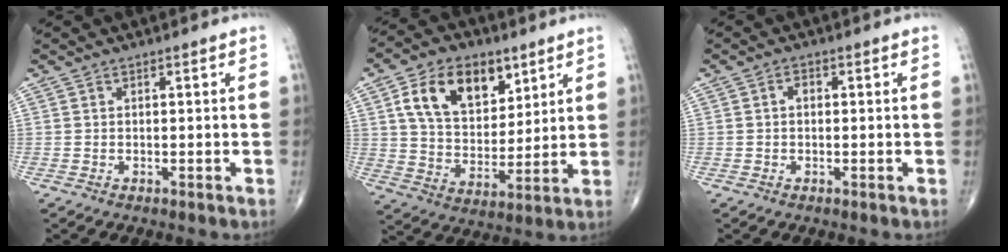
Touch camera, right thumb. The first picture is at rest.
{"total": 15.7, "force": [7.1, 10.0, 9.9], "torque": [-0.132, -0.026, 0.132]}
{"total": 1.5, "force": [0.0, 1.0, 1.0], "torque": [-0.008, 0.007, -0.004]}